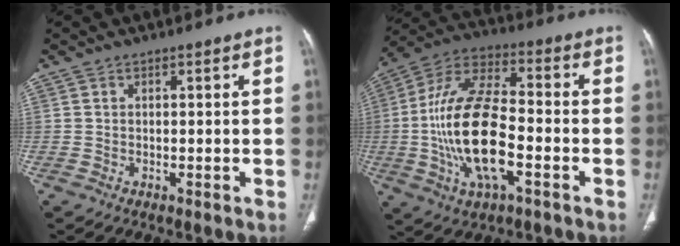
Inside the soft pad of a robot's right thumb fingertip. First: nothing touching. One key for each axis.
{"total": 19.4, "fx": -4.0, "fy": 8.2, "fz": 17.2, "tx": -0.341, "ty": 0.026, "tz": -0.073}